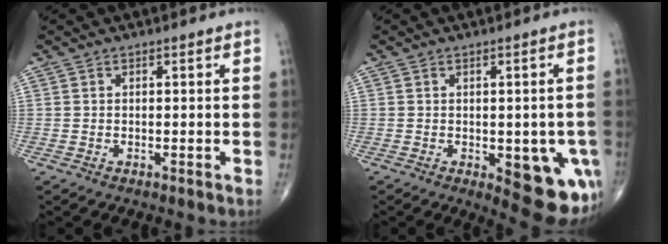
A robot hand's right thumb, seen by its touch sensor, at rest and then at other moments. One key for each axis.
{"total": 12.5, "fx": -4.1, "fy": 5.6, "fz": 10.4, "tx": -0.102, "ty": -0.005, "tz": -0.036}